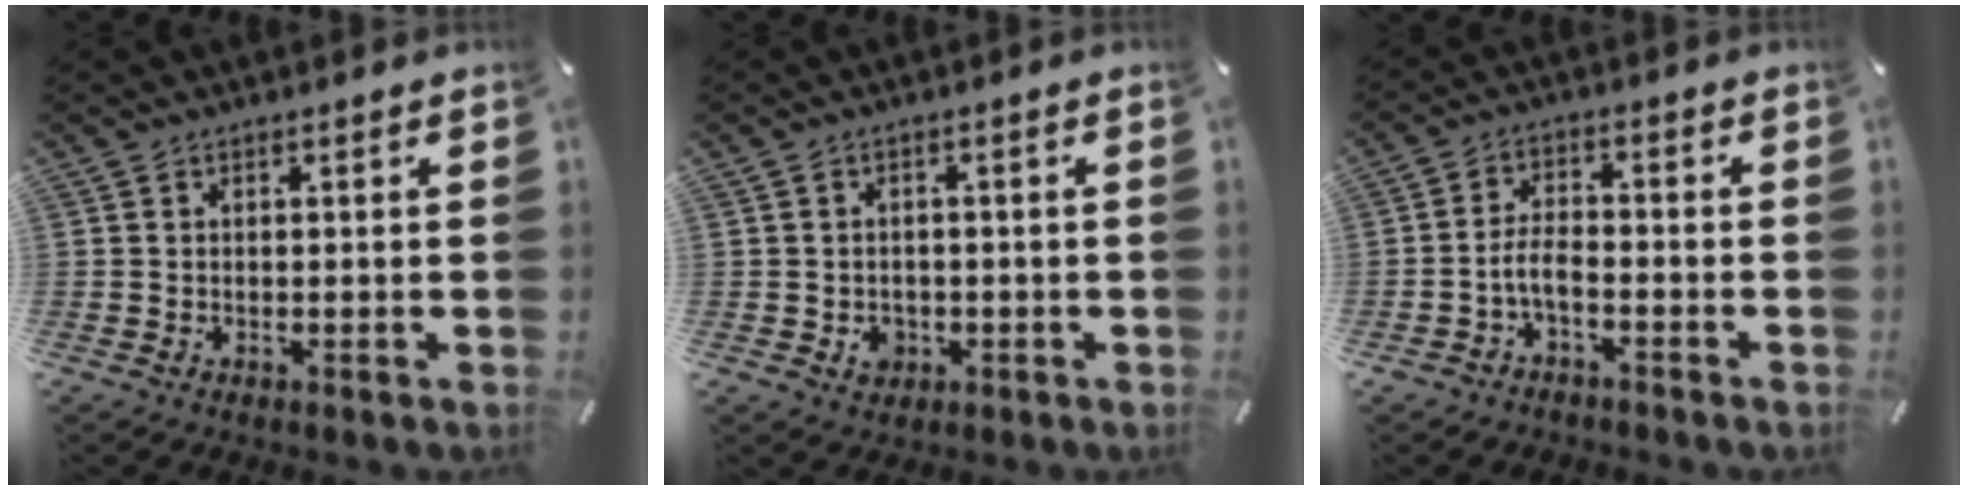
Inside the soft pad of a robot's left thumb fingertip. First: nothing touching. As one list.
[{"total": 3.5, "force": [-1.0, 3.1, 1.3], "torque": [-0.014, 0.002, -0.019]}, {"total": 5.1, "force": [-2.8, 2.5, 3.4], "torque": [-0.077, 0.013, -0.056]}]